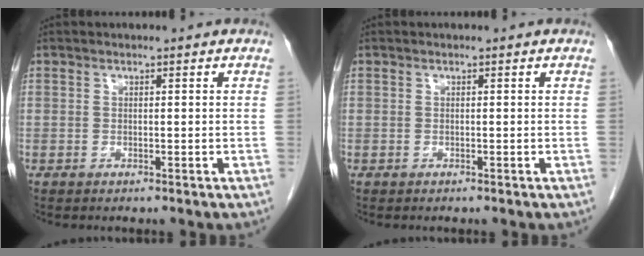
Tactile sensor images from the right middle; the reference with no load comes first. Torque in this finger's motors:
{"motor_torque": [0.27, -0.10, 0.03, 0.01]}